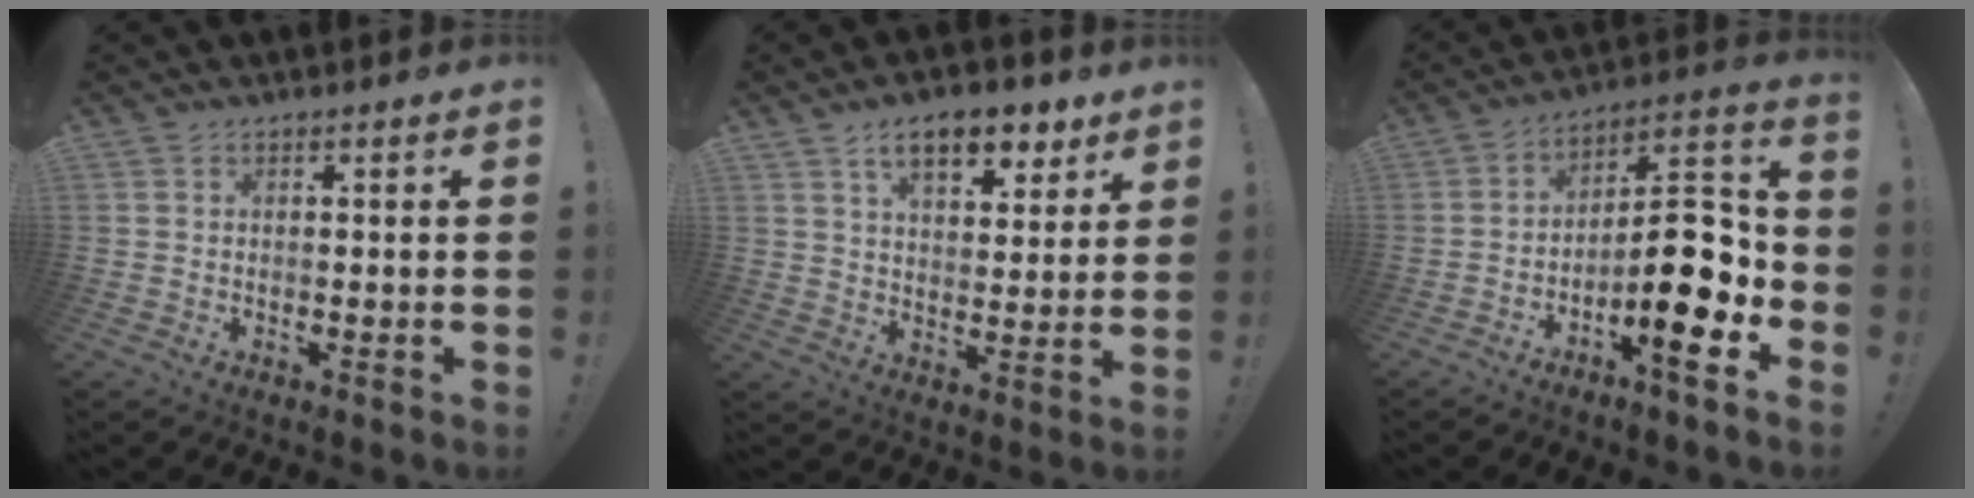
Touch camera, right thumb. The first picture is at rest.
{"total": 11.8, "force": [7.2, 5.4, 7.6], "torque": [-0.106, -0.032, 0.126]}
{"total": 15.0, "force": [-5.2, 5.0, 13.2], "torque": [-0.187, 0.028, -0.081]}